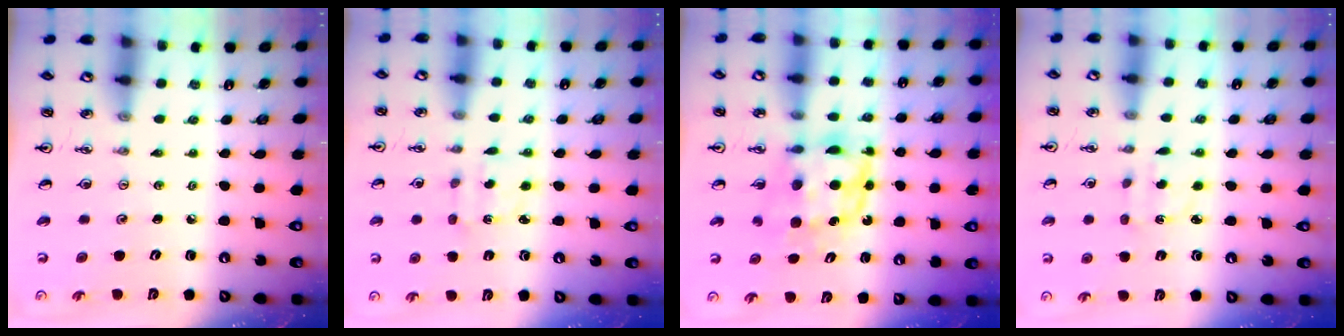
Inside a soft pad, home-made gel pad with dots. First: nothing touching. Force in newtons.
{"total": 2.9, "press": 2.8, "slide": 0.6}
{"total": 7.1, "press": 7.1, "slide": 0.9}
{"total": 2.5, "press": 2.4, "slide": 0.6}